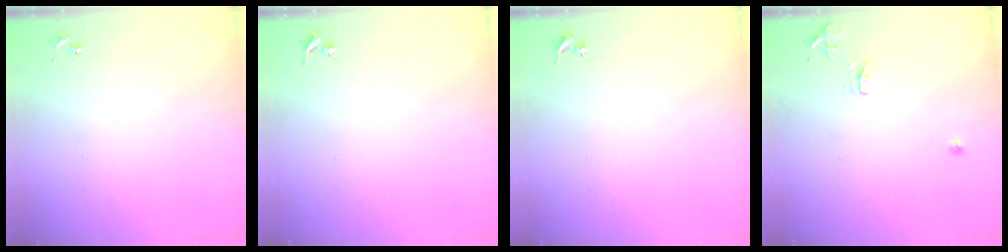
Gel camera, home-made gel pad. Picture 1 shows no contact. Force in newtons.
{"total": 0.0}
{"total": 0.0}
{"total": 8.6, "press": 8.6, "slide": 0.8}